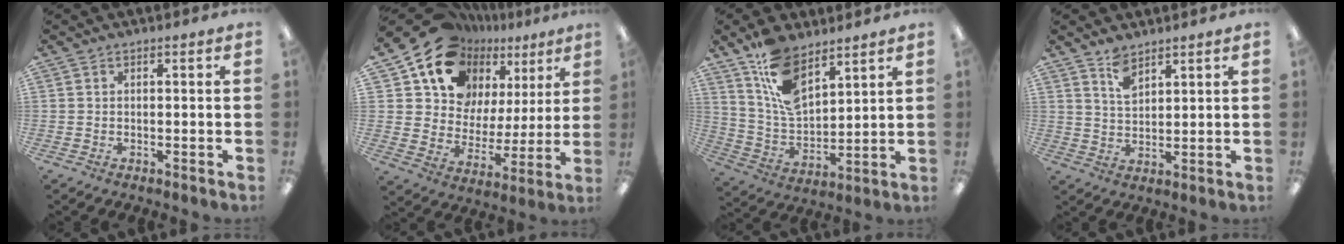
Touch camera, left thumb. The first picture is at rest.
{"total": 18.2, "force": [13.0, 11.4, 5.4], "torque": [-0.117, -0.100, 0.244]}
{"total": 13.8, "force": [8.4, 6.9, 8.6], "torque": [-0.173, -0.033, 0.158]}
{"total": 5.3, "force": [4.1, 2.2, 2.5], "torque": [-0.050, -0.017, 0.075]}